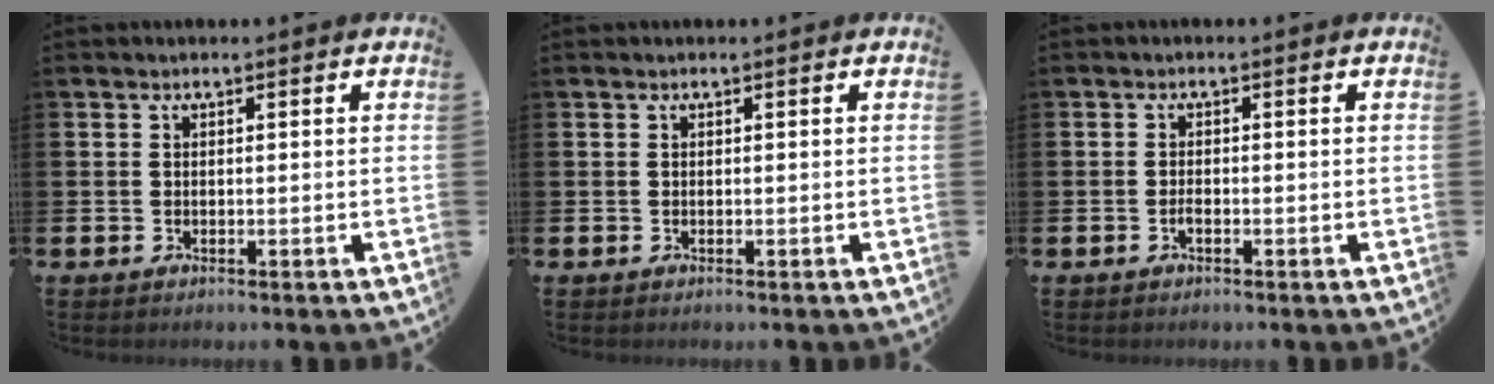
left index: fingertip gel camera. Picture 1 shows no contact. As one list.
[{"total": 0.0}, {"total": 1.0, "force": [-0.5, 0.3, 0.7], "torque": [-0.014, -0.003, -0.010]}]